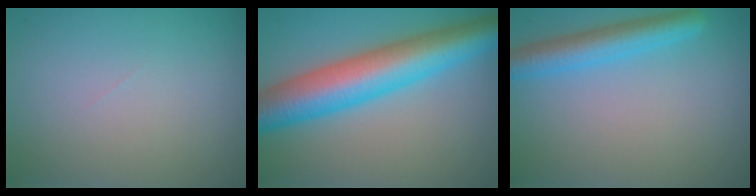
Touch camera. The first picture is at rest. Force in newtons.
{"total": 9.2, "press": 9.2, "slide": 0.2}
{"total": 3.7, "press": 3.7, "slide": 0.2}